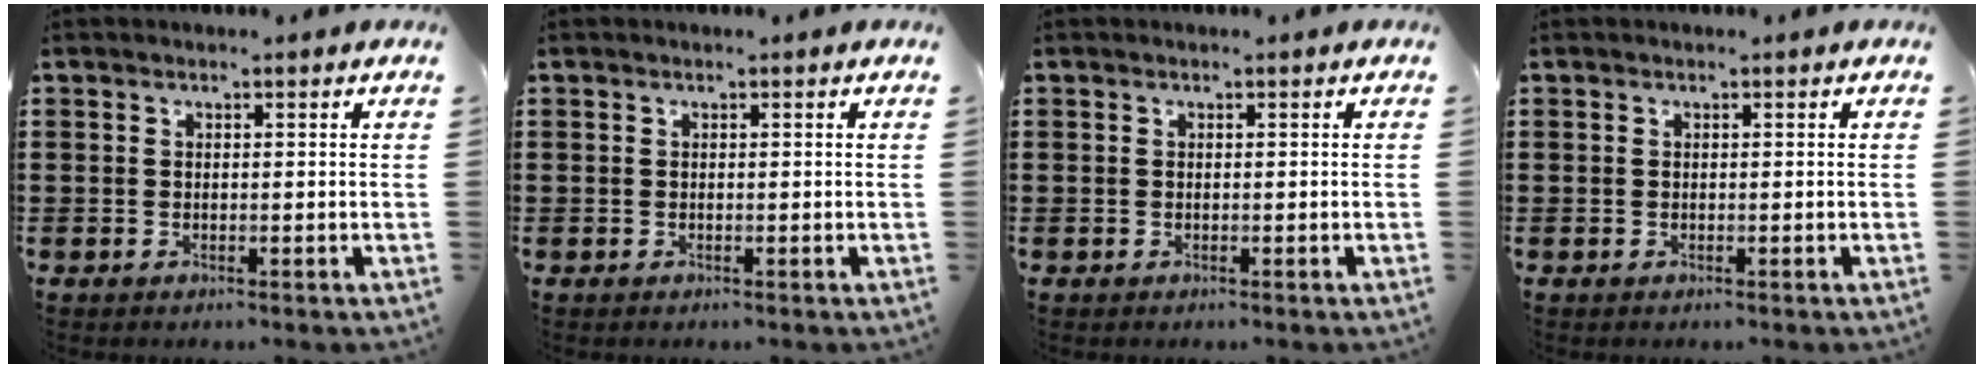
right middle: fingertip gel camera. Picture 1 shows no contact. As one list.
[{"total": 0.0}, {"total": 0.0}, {"total": 0.0}]